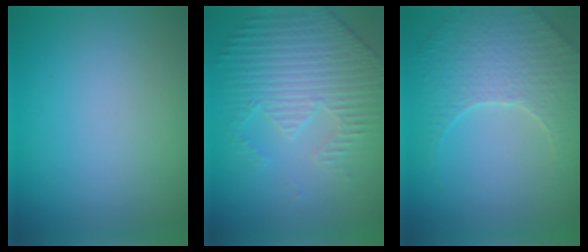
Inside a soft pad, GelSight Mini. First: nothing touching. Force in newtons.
{"total": 4.5, "press": 3.6, "slide": 2.7}
{"total": 3.8, "press": 3.6, "slide": 1.2}